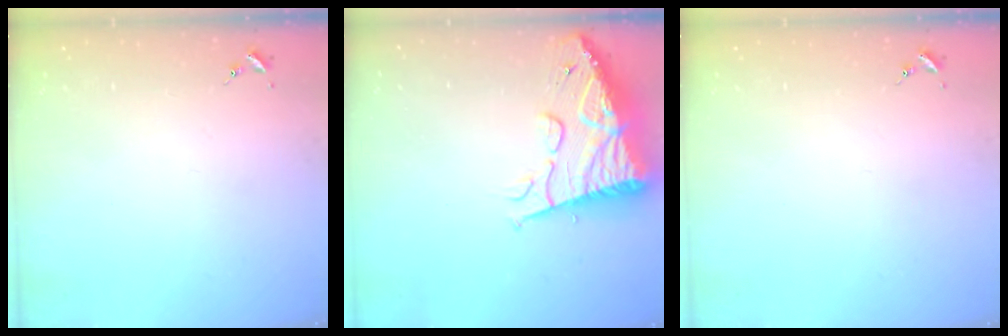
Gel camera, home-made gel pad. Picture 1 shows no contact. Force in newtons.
{"total": 16.3, "press": 16.3, "slide": 1.7}
{"total": 0.0}